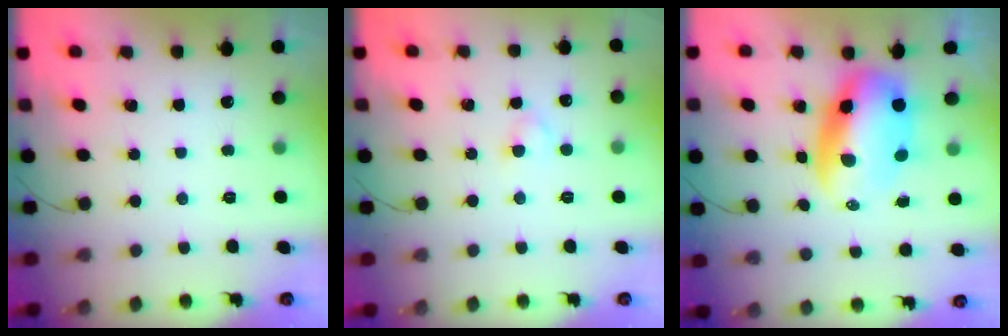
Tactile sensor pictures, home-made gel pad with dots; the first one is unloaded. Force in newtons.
{"total": 2.7, "press": 2.4, "slide": 1.2}
{"total": 9.8, "press": 9.6, "slide": 2.4}